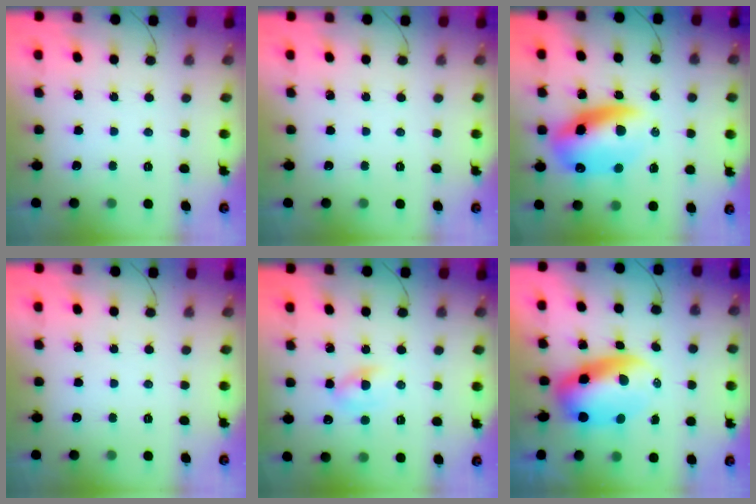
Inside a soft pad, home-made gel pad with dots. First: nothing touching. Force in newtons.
{"total": 0.0}
{"total": 16.0, "press": 15.5, "slide": 3.9}
{"total": 0.0}
{"total": 4.9, "press": 4.7, "slide": 1.1}
{"total": 8.9, "press": 8.6, "slide": 2.2}